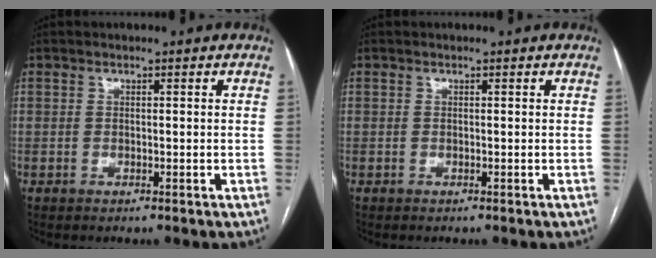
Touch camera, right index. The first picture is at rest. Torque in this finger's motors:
{"motor_torque": [0.00, 0.00, 0.00, 0.00]}